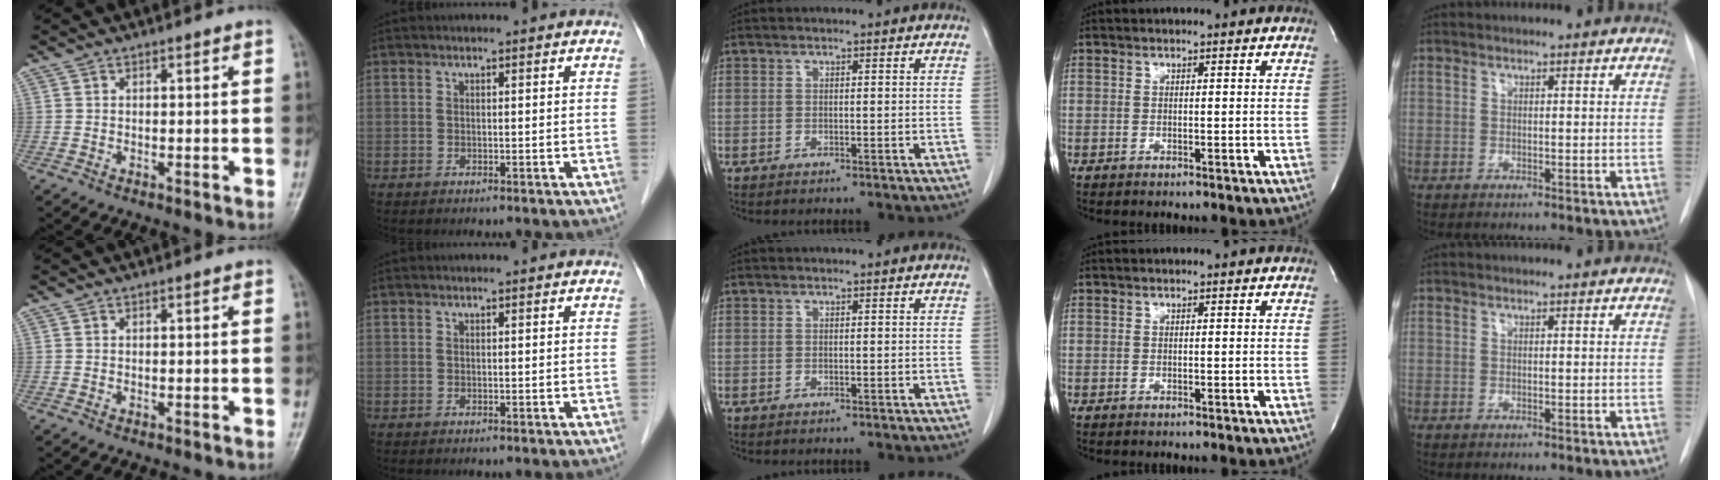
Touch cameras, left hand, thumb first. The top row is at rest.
{}